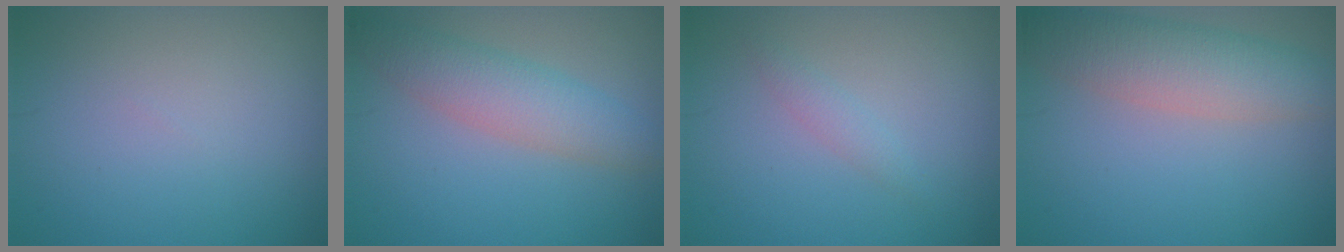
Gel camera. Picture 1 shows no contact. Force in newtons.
{"total": 4.3, "press": 4.3, "slide": 0.1}
{"total": 1.2, "press": 1.2, "slide": 0.1}
{"total": 5.4, "press": 5.4, "slide": 0.1}